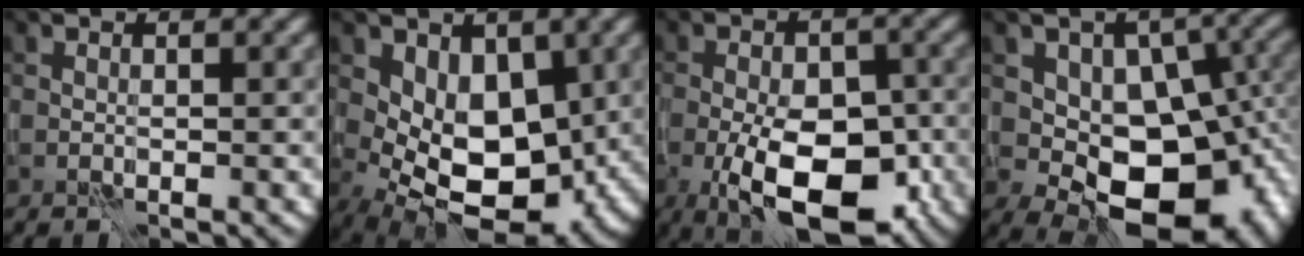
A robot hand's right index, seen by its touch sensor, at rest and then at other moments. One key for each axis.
{"total": 8.0, "fx": 0.3, "fy": 5.1, "fz": 6.1, "tx": -0.099, "ty": -0.022, "tz": 0.010}
{"total": 10.3, "fx": -3.8, "fy": 4.8, "fz": 8.3, "tx": -0.115, "ty": -0.005, "tz": -0.065}
{"total": 12.2, "fx": -1.9, "fy": 7.8, "fz": 9.2, "tx": -0.094, "ty": -0.001, "tz": -0.032}